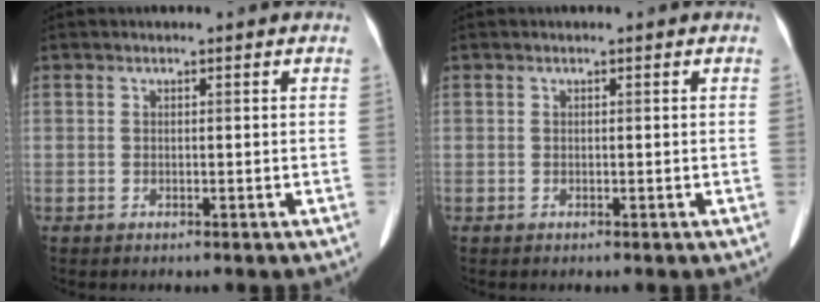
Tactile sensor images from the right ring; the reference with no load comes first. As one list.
[{"total": 0.0}]